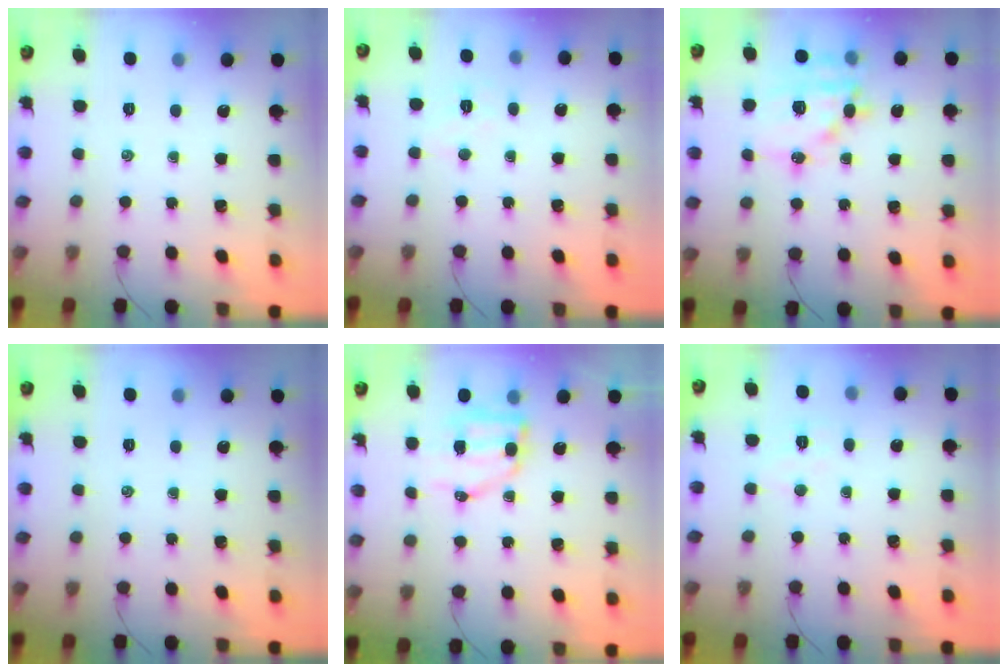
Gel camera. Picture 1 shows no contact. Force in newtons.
{"total": 4.9, "press": 4.8, "slide": 1.0}
{"total": 15.1, "press": 14.8, "slide": 3.0}
{"total": 0.0}
{"total": 7.6, "press": 7.5, "slide": 1.2}
{"total": 4.8, "press": 4.6, "slide": 1.0}